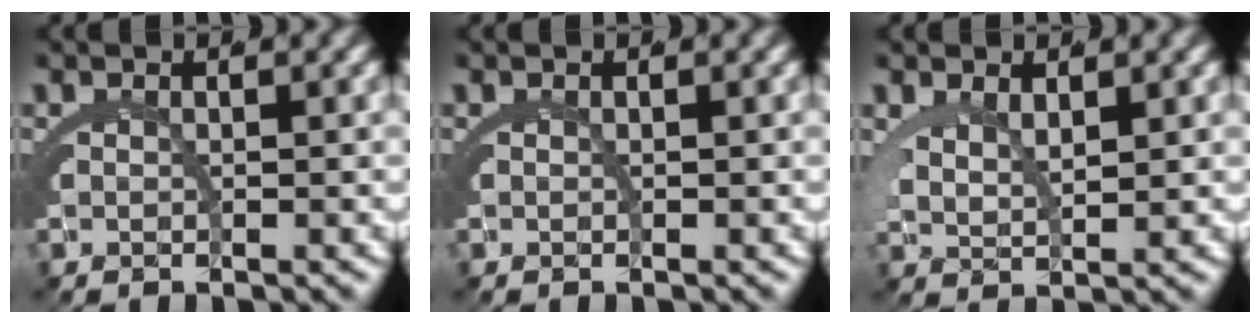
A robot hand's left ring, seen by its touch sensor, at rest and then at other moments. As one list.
[{"total": 0.0}, {"total": 2.3, "force": [1.4, 0.6, 1.6], "torque": [-0.041, -0.018, 0.039]}]